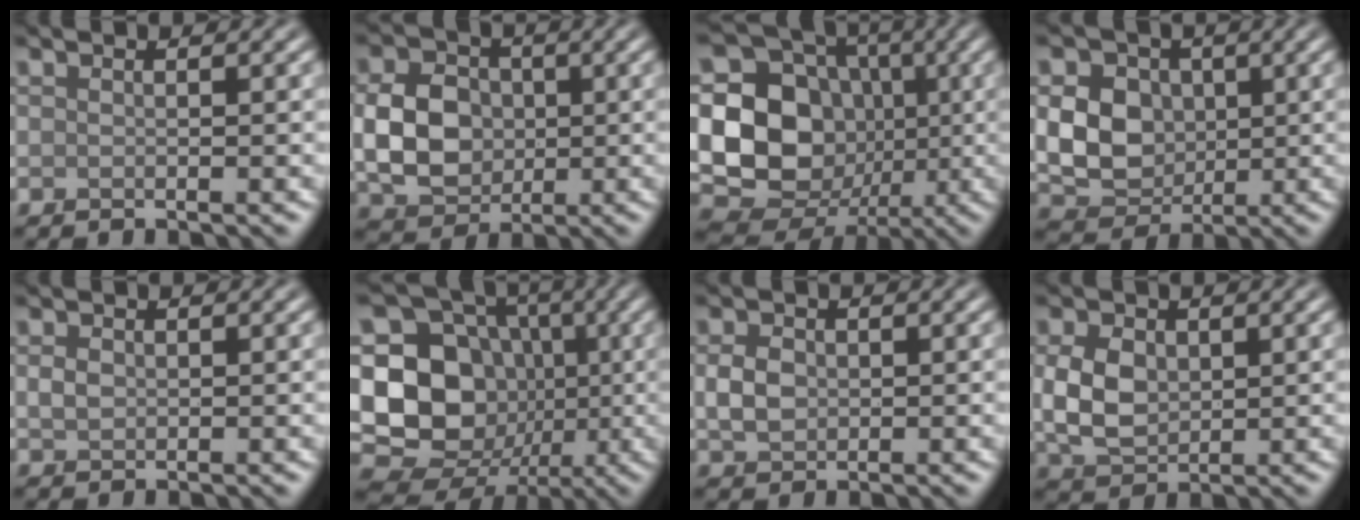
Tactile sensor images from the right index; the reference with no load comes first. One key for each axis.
{"total": 6.2, "fx": -0.2, "fy": 4.9, "fz": 3.8, "tx": -0.077, "ty": 0.002, "tz": -0.005}
{"total": 14.1, "fx": -0.9, "fy": 12.2, "fz": 7.1, "tx": -0.140, "ty": -0.012, "tz": -0.039}
{"total": 6.2, "fx": 0.3, "fy": 5.0, "fz": 3.6, "tx": -0.073, "ty": -0.003, "tz": 0.004}
{"total": 1.2, "fx": 0.1, "fy": 1.0, "fz": 0.8, "tx": -0.017, "ty": 0.002, "tz": 0.002}
{"total": 14.3, "fx": -1.3, "fy": 12.3, "fz": 7.1, "tx": -0.126, "ty": -0.005, "tz": -0.044}
{"total": 2.5, "fx": 0.1, "fy": 2.0, "fz": 1.5, "tx": -0.033, "ty": 0.001, "tz": -0.001}
{"total": 4.6, "fx": 0.5, "fy": 3.3, "fz": 3.1, "tx": -0.074, "ty": -0.001, "tz": 0.012}